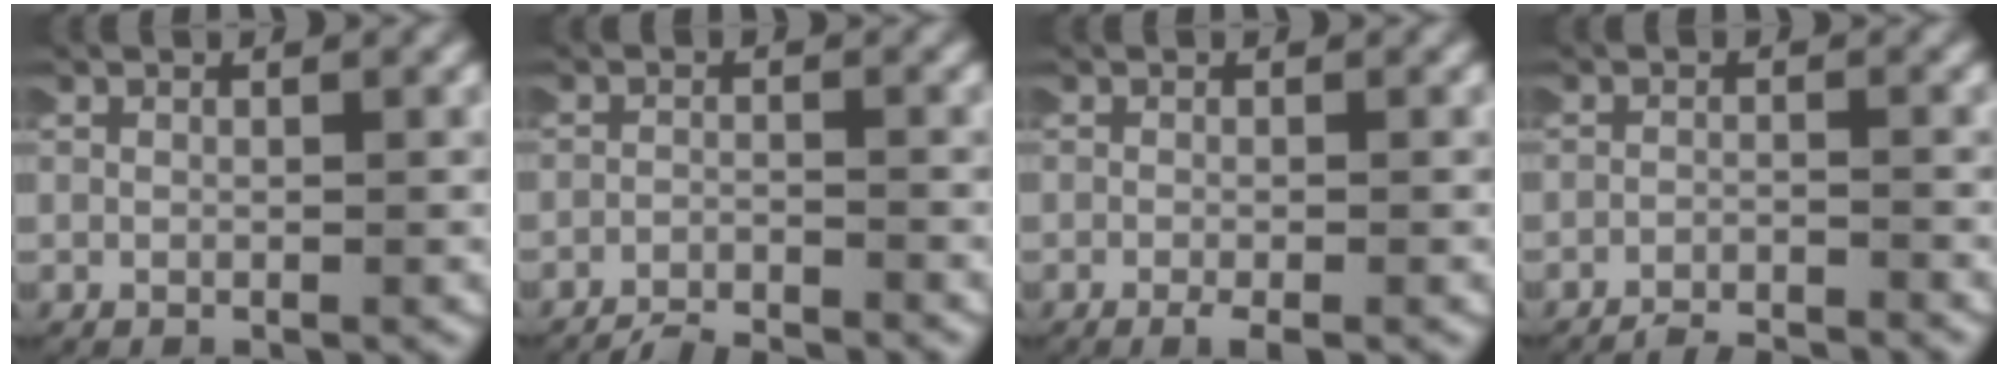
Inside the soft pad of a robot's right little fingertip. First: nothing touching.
{"total": 4.9, "force": [-4.8, 0.8, 0.3], "torque": [-0.009, -0.019, -0.073]}
{"total": 1.6, "force": [-1.2, 0.3, 1.0], "torque": [-0.021, -0.008, -0.017]}
{"total": 5.6, "force": [-5.5, 0.9, 0.4], "torque": [-0.002, -0.018, -0.084]}